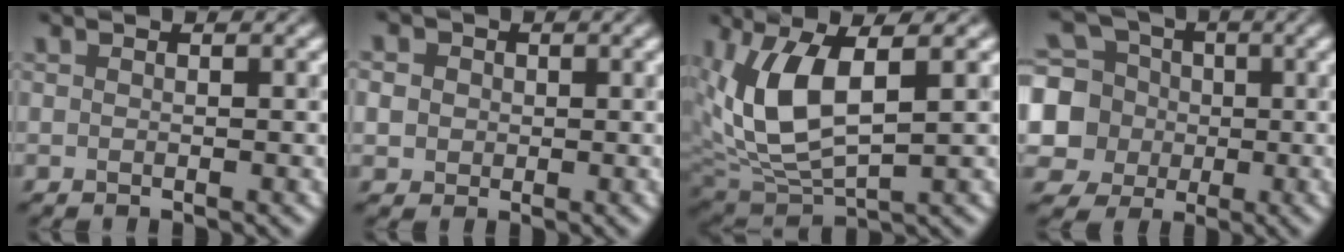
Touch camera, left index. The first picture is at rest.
{"total": 1.5, "force": [0.0, 1.5, -0.1], "torque": [-0.014, 0.017, 0.014]}
{"total": 6.2, "force": [1.1, 2.5, 5.6], "torque": [-0.151, -0.004, 0.048]}
{"total": 5.9, "force": [-1.1, 5.7, 1.1], "torque": [-0.040, 0.007, -0.023]}